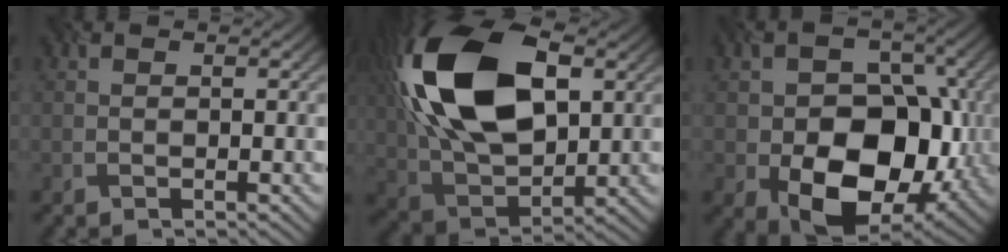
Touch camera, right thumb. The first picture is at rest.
{"total": 19.0, "force": [5.2, 11.1, 14.5], "torque": [-0.325, 0.022, 0.090]}
{"total": 13.8, "force": [-4.1, 9.4, 9.2], "torque": [-0.137, -0.028, -0.063]}